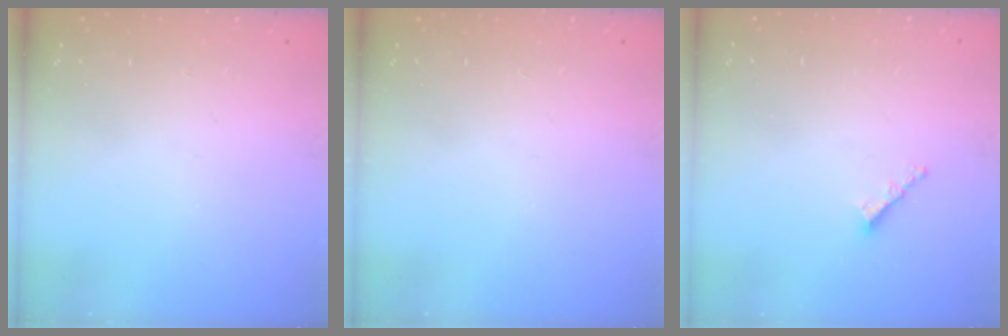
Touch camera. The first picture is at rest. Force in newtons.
{"total": 0.0}
{"total": 2.9, "press": 2.9, "slide": 0.5}